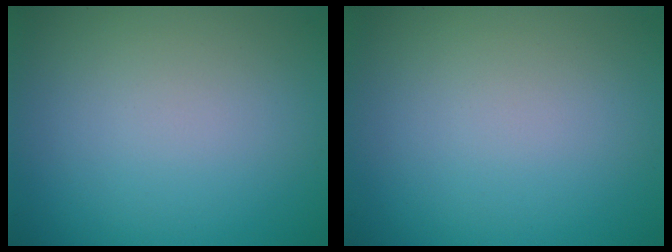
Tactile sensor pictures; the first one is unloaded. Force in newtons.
{"total": 0.0}